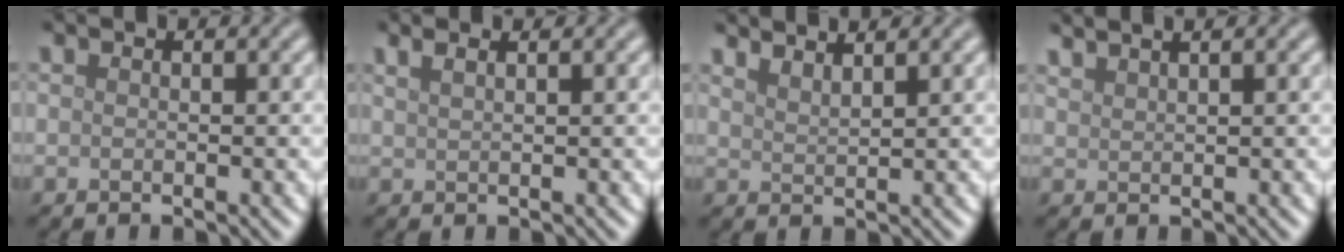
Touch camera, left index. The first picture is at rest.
{"total": 2.6, "force": [1.7, 1.1, 1.6], "torque": [-0.007, 0.006, 0.001]}
{"total": 3.2, "force": [2.8, 0.8, 1.3], "torque": [0.000, 0.010, 0.028]}
{"total": 3.1, "force": [2.5, 0.9, 1.7], "torque": [-0.007, 0.016, 0.019]}